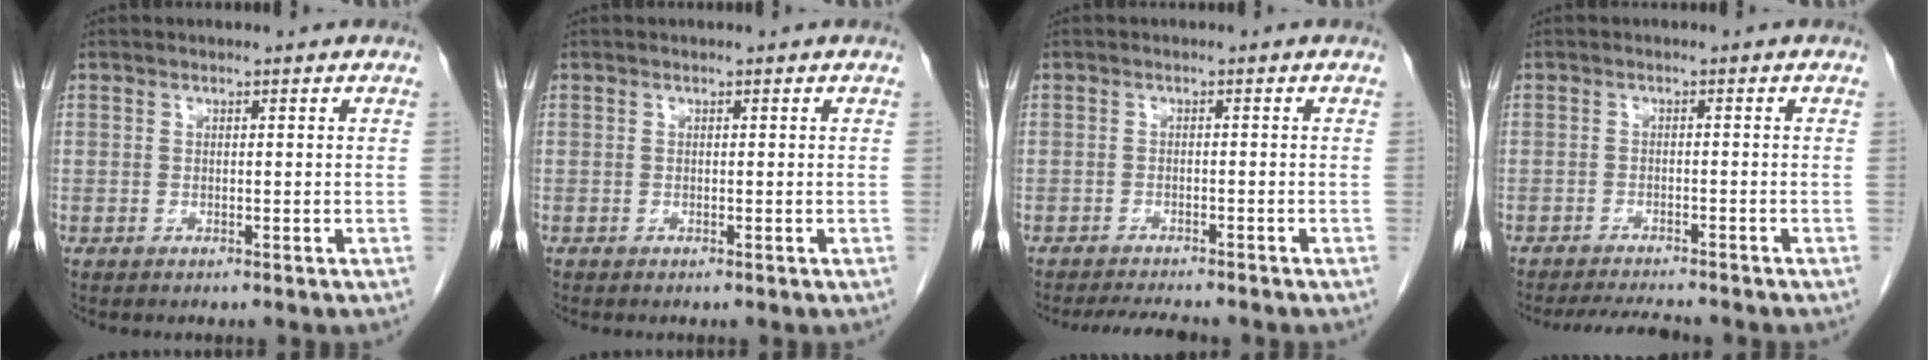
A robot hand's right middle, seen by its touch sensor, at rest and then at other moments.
{"total": 0.0}
{"total": 5.0, "force": [-4.6, 0.5, 1.9], "torque": [-0.030, -0.013, -0.069]}
{"total": 5.6, "force": [-5.2, 0.4, 1.9], "torque": [-0.032, -0.016, -0.081]}